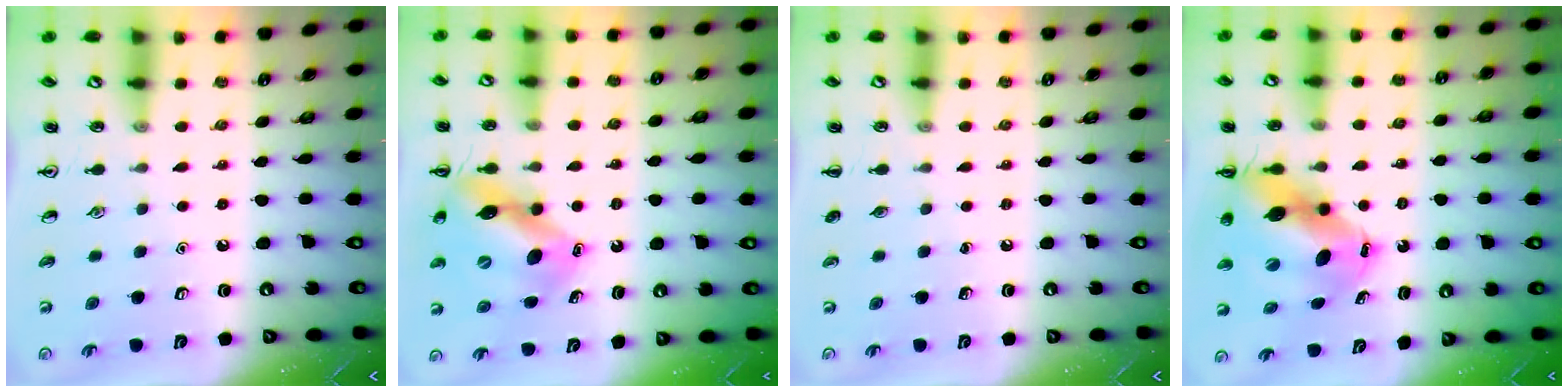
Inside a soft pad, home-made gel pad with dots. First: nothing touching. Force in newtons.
{"total": 12.6, "press": 12.1, "slide": 3.5}
{"total": 0.0}
{"total": 12.7, "press": 12.2, "slide": 3.7}